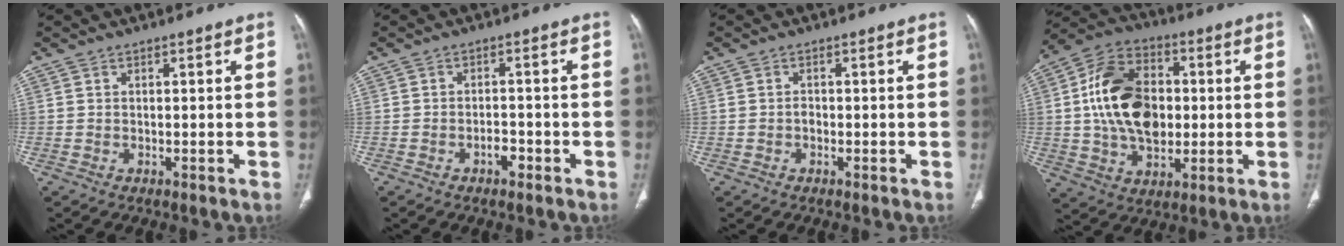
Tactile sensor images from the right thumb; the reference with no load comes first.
{"total": 2.5, "force": [-1.4, 1.4, 1.6], "torque": [-0.019, 0.011, -0.023]}
{"total": 1.0, "force": [-0.4, 0.7, 0.6], "torque": [-0.006, 0.004, -0.008]}
{"total": 18.4, "force": [1.0, 12.6, 13.4], "torque": [-0.213, 0.016, 0.017]}